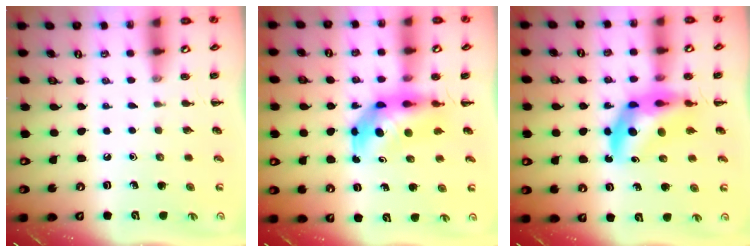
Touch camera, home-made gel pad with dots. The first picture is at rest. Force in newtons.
{"total": 6.5, "press": 6.2, "slide": 1.8}
{"total": 9.7, "press": 9.2, "slide": 3.1}